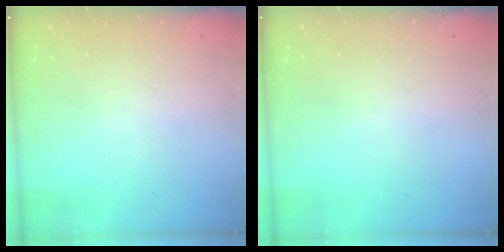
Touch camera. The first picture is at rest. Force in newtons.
{"total": 0.0}